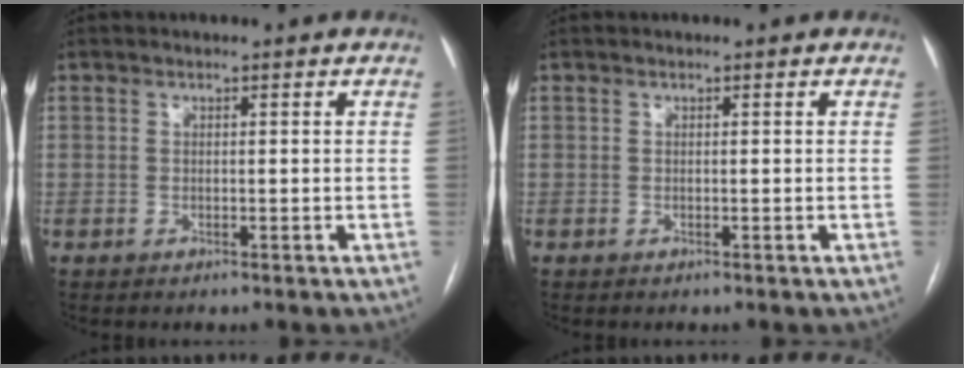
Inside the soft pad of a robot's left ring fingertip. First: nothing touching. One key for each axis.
{"total": 0.0}